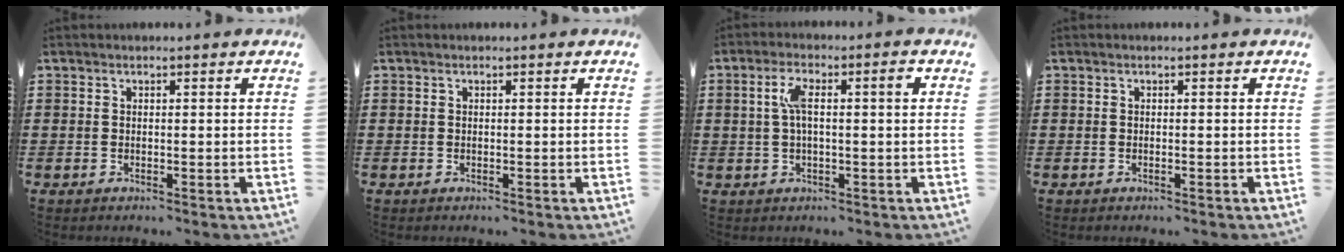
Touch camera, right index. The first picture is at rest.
{"total": 0.0}
{"total": 5.4, "force": [1.0, 1.2, 5.1], "torque": [-0.099, 0.008, 0.012]}
{"total": 0.0}